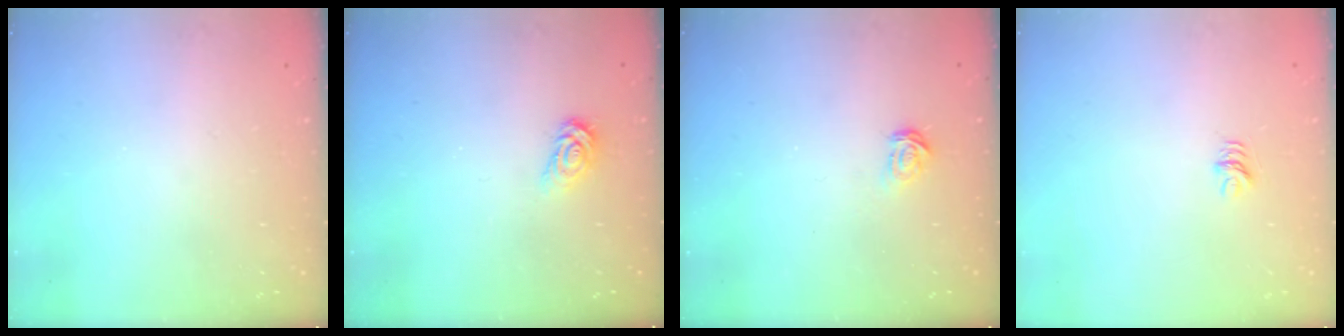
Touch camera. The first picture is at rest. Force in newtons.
{"total": 3.1, "press": 3.1, "slide": 0.0}
{"total": 2.3, "press": 2.3, "slide": 0.3}
{"total": 3.9, "press": 3.9, "slide": 0.3}